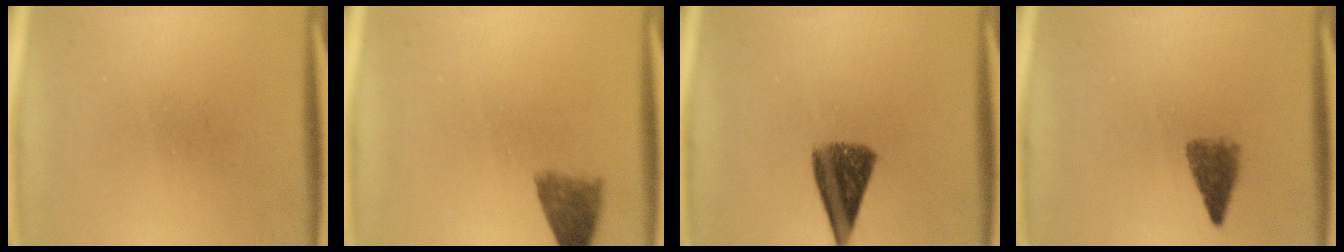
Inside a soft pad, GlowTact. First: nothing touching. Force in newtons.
{"total": 4.0}
{"total": 8.3}
{"total": 3.4}